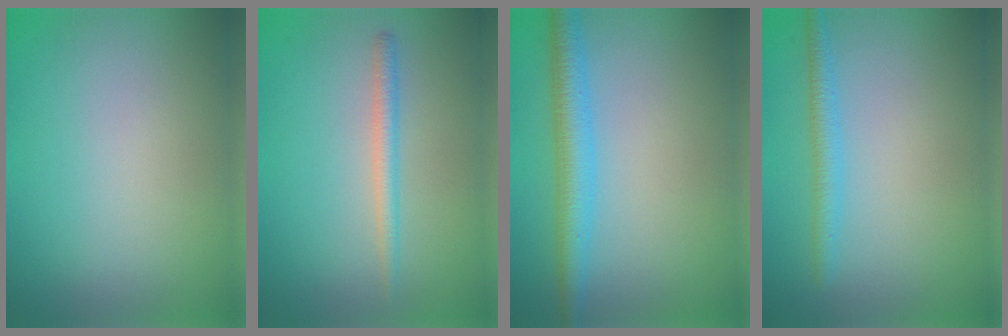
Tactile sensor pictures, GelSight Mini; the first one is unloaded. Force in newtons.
{"total": 1.8, "press": 1.8, "slide": 0.1}
{"total": 3.7, "press": 3.7, "slide": 0.1}
{"total": 1.8, "press": 1.8, "slide": 0.0}